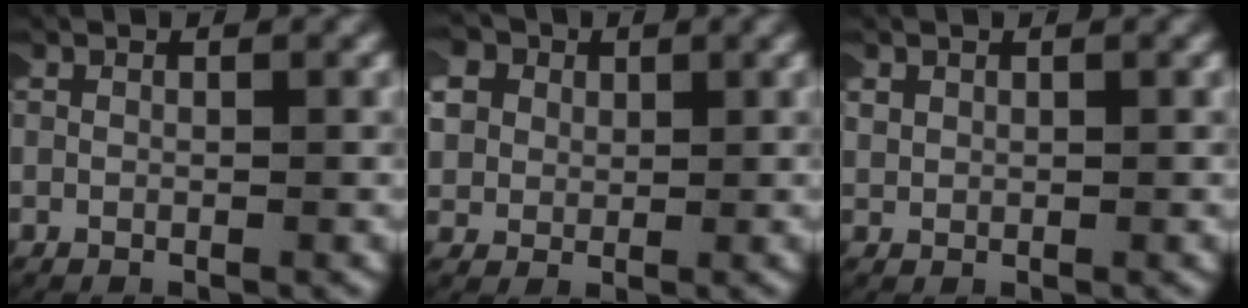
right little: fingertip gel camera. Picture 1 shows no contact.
{"total": 6.8, "force": [2.4, 5.6, 2.9], "torque": [-0.088, 0.001, 0.033]}
{"total": 1.2, "force": [0.6, 1.0, 0.5], "torque": [-0.021, 0.000, 0.015]}